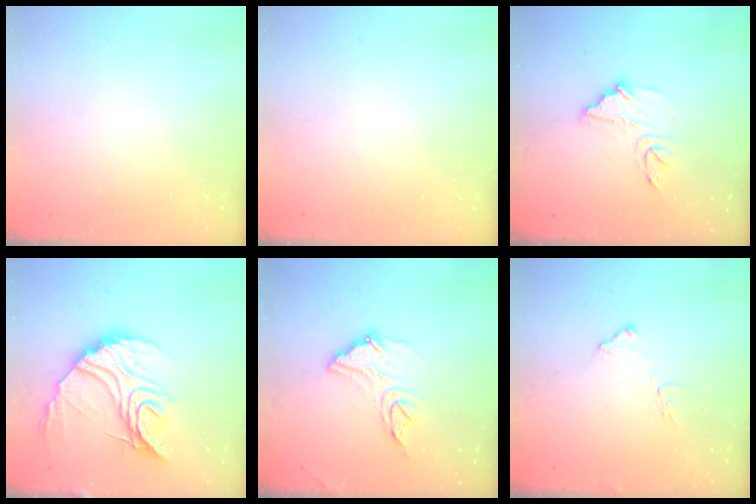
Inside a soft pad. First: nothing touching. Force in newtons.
{"total": 0.0}
{"total": 11.0, "press": 11.0, "slide": 0.9}
{"total": 20.4, "press": 20.3, "slide": 1.4}
{"total": 12.2, "press": 12.2, "slide": 0.6}
{"total": 8.0, "press": 8.0, "slide": 0.4}